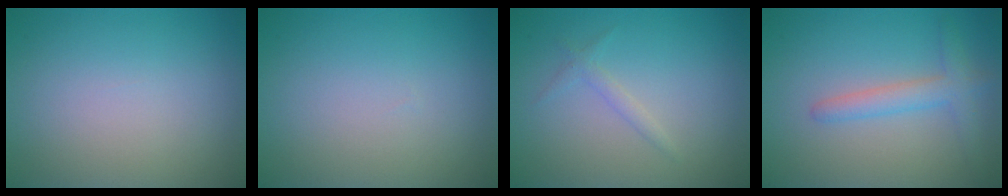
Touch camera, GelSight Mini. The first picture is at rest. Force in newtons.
{"total": 0.0}
{"total": 1.1, "press": 1.1, "slide": 0.1}
{"total": 2.6, "press": 2.6, "slide": 0.1}